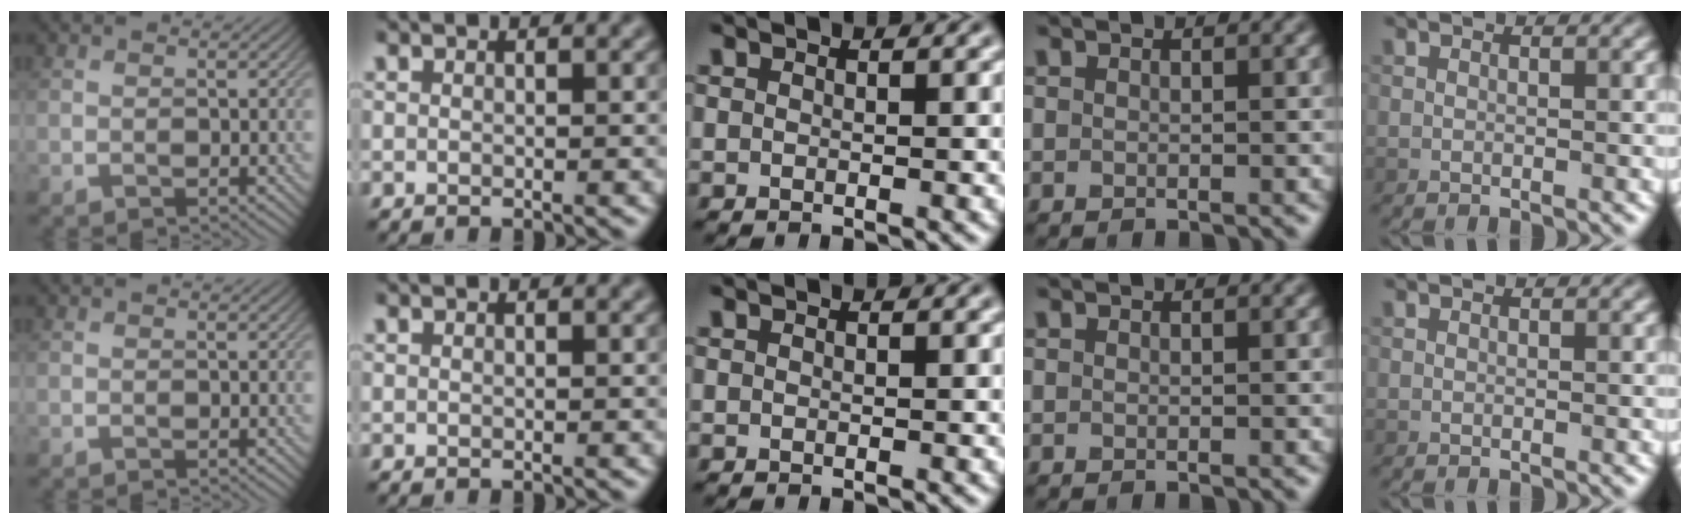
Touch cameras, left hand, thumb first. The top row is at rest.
{}